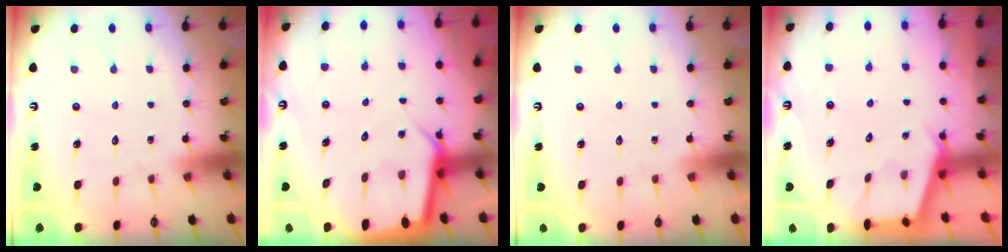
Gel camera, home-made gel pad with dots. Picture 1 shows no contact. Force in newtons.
{"total": 6.1, "press": 6.1, "slide": 0.5}
{"total": 0.0}
{"total": 2.6, "press": 2.6, "slide": 0.3}